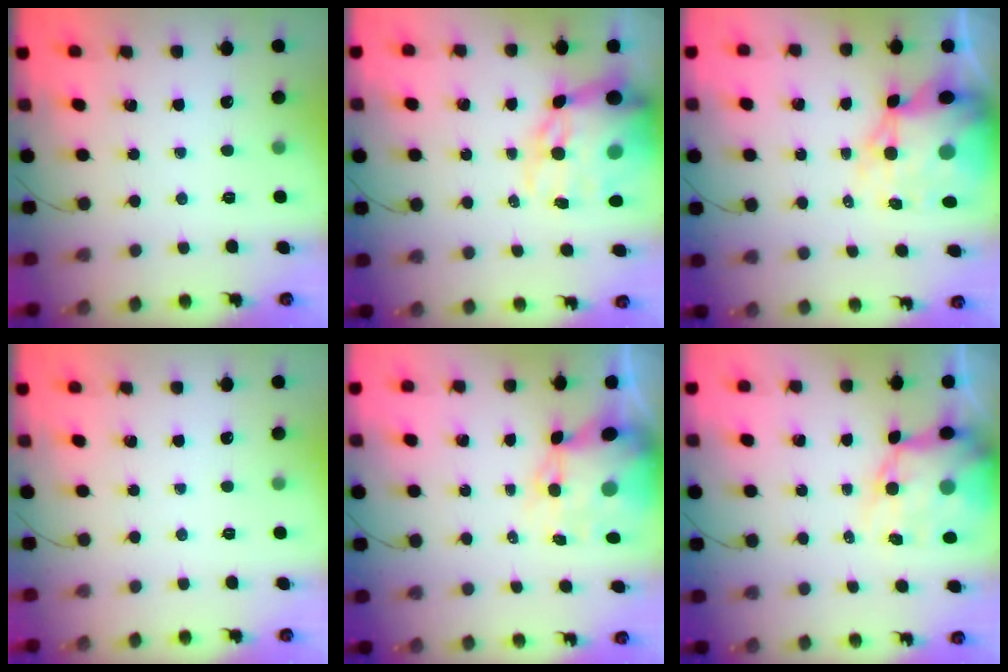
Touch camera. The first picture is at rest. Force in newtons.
{"total": 21.4, "press": 20.9, "slide": 4.6}
{"total": 15.5, "press": 14.9, "slide": 4.0}
{"total": 0.0}
{"total": 10.5, "press": 9.9, "slide": 3.3}
{"total": 12.2, "press": 11.7, "slide": 3.5}